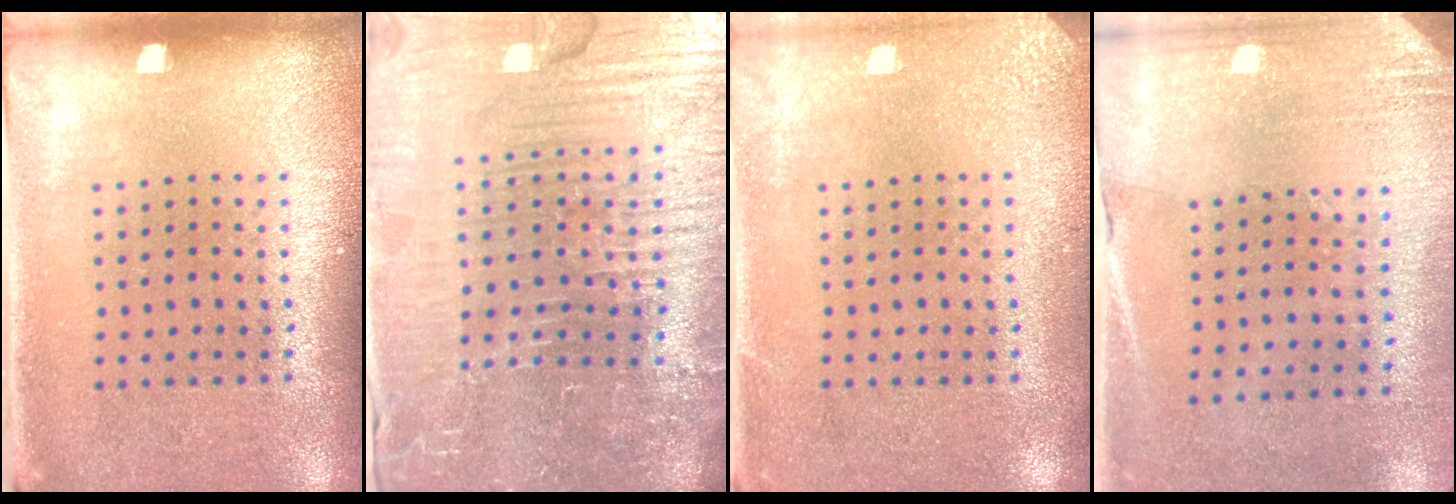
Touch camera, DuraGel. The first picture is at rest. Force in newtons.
{"total": 6.7, "press": 6.0, "slide": 3.0}
{"total": 2.5, "press": 2.4, "slide": 0.3}
{"total": 2.6, "press": 2.3, "slide": 1.3}